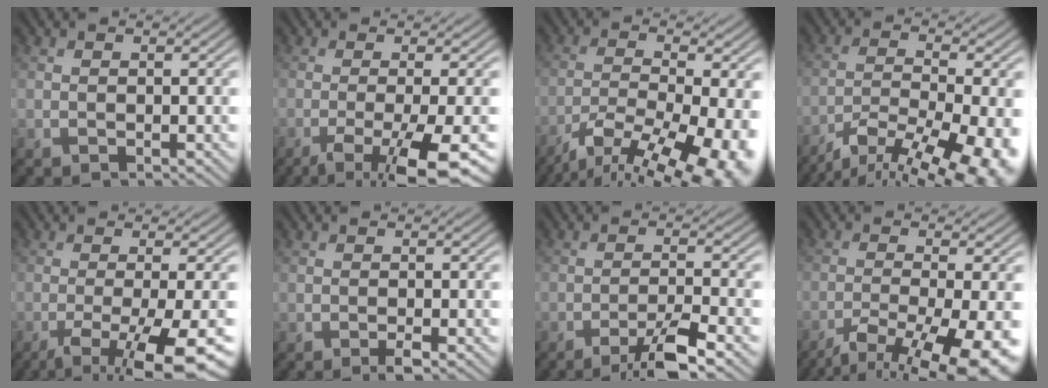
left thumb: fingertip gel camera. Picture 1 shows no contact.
{"total": 9.3, "force": [-4.4, 1.9, 7.9], "torque": [-0.115, -0.001, -0.071]}
{"total": 15.7, "force": [-10.0, 4.8, 11.1], "torque": [-0.191, -0.038, -0.149]}
{"total": 15.6, "force": [-11.1, 4.5, 10.0], "torque": [-0.174, -0.039, -0.163]}
{"total": 10.3, "force": [-5.0, 2.2, 8.8], "torque": [-0.128, -0.009, -0.076]}
{"total": 1.1, "force": [-0.6, 0.0, 0.9], "torque": [-0.016, 0.001, -0.013]}
{"total": 5.4, "force": [-3.5, 0.5, 4.1], "torque": [-0.066, 0.010, -0.067]}
{"total": 12.3, "force": [-7.9, 2.8, 9.0], "torque": [-0.156, -0.024, -0.111]}